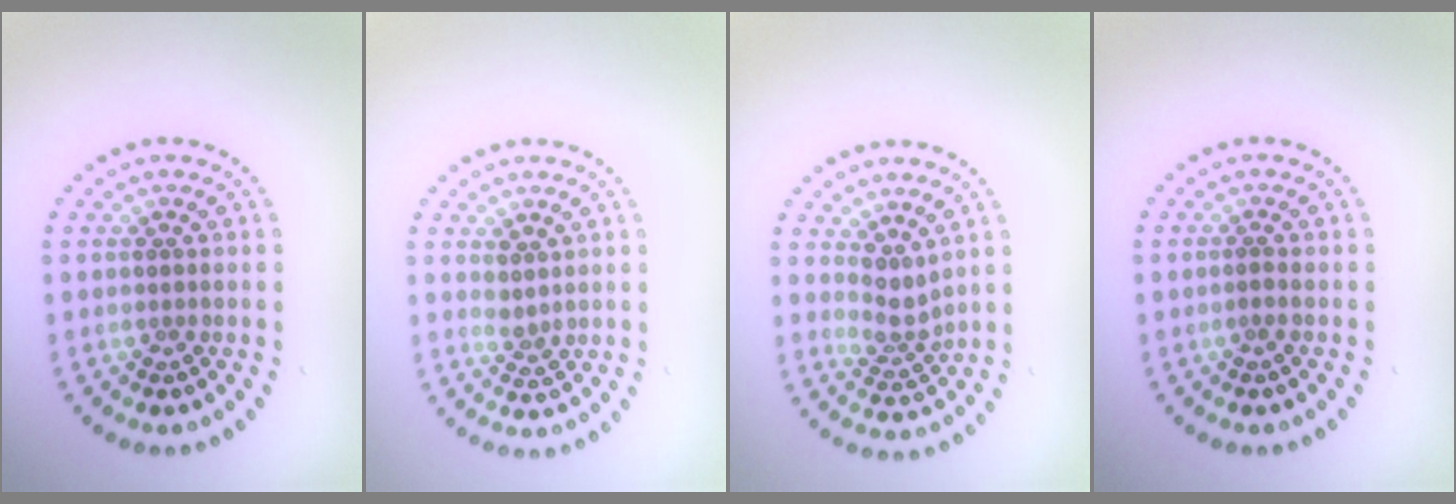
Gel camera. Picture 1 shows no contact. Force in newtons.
{"total": 1.4, "press": 1.2, "slide": 0.9}
{"total": 2.2, "press": 1.6, "slide": 1.5}
{"total": 0.5, "press": 0.2, "slide": 0.5}